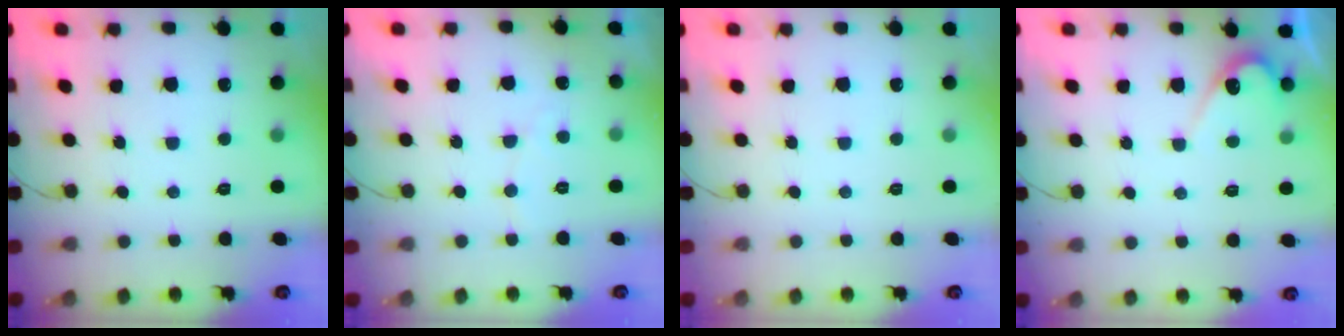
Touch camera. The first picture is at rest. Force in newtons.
{"total": 3.2, "press": 3.2, "slide": 0.2}
{"total": 0.0}
{"total": 4.9, "press": 4.9, "slide": 0.4}